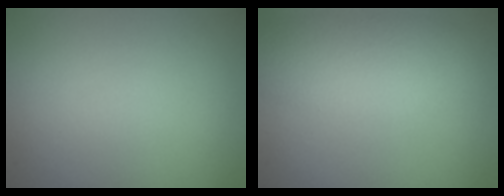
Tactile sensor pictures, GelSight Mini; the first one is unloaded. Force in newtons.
{"total": 5.5, "press": 5.5, "slide": 0.3}